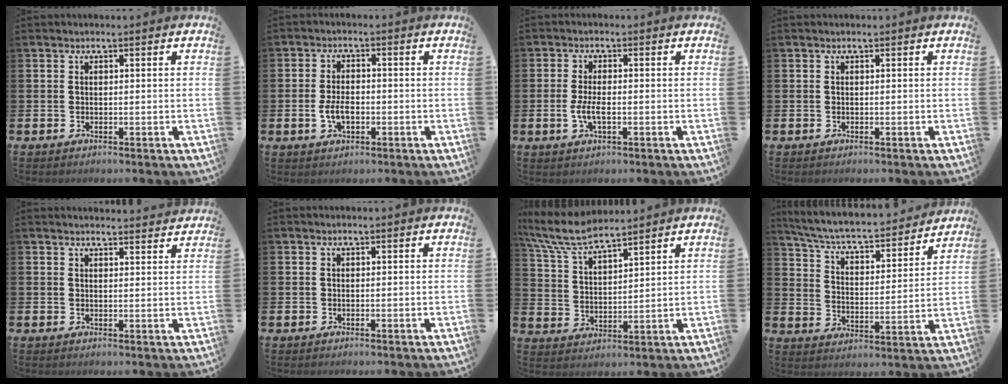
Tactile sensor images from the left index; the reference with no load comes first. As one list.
[{"total": 3.6, "force": [-0.7, 2.1, 2.9], "torque": [-0.038, -0.002, -0.016]}, {"total": 3.3, "force": [-0.7, 1.2, 2.9], "torque": [-0.051, -0.004, -0.016]}, {"total": 0.0}, {"total": 2.5, "force": [2.5, 0.2, 0.0], "torque": [0.011, -0.020, 0.041]}, {"total": 0.0}, {"total": 7.6, "force": [6.9, 1.3, 2.9], "torque": [-0.079, -0.030, 0.124]}, {"total": 6.1, "force": [5.6, 1.1, 2.2], "torque": [-0.068, -0.048, 0.088]}]